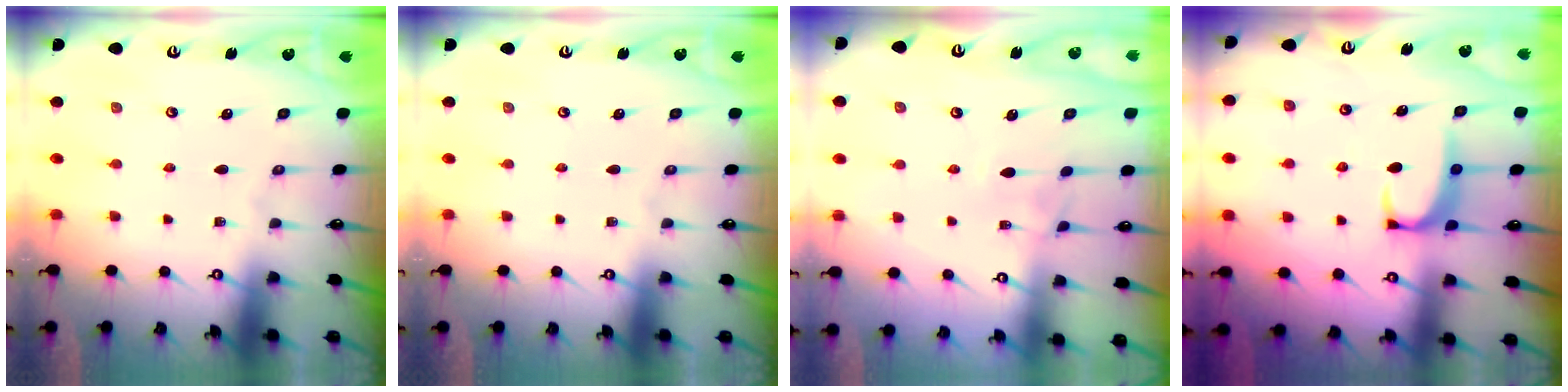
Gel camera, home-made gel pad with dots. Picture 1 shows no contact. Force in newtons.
{"total": 0.0}
{"total": 2.0, "press": 2.0, "slide": 0.5}
{"total": 2.1, "press": 2.0, "slide": 0.6}